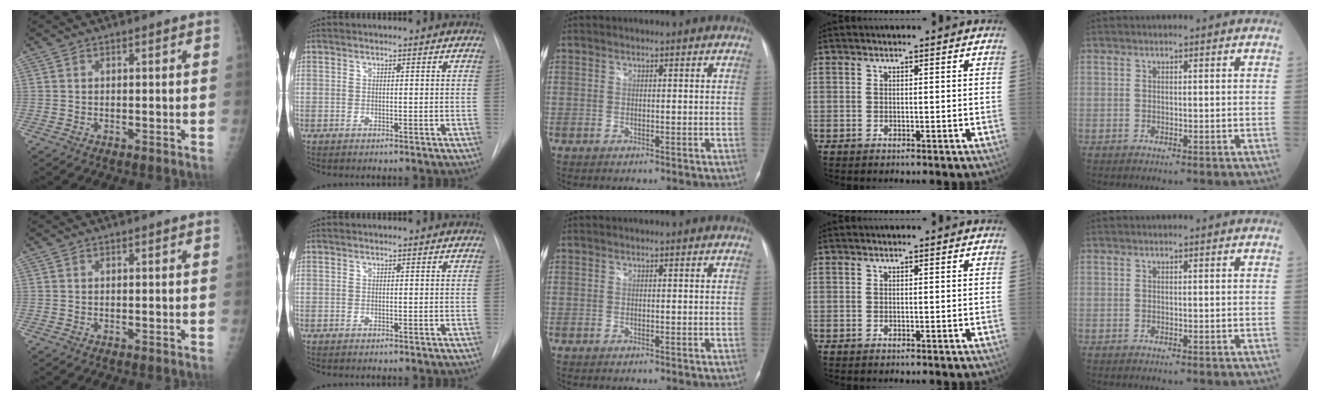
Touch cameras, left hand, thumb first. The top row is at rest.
{}